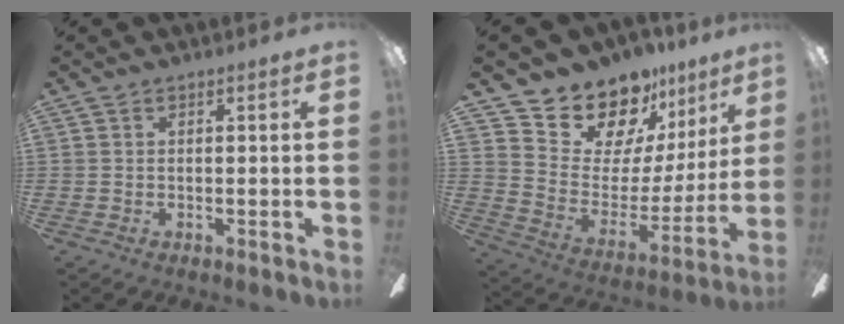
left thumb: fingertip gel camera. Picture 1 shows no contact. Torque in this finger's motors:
{"motor_torque": [0.59, 0.73, 1.15, -1.62, 0.24]}